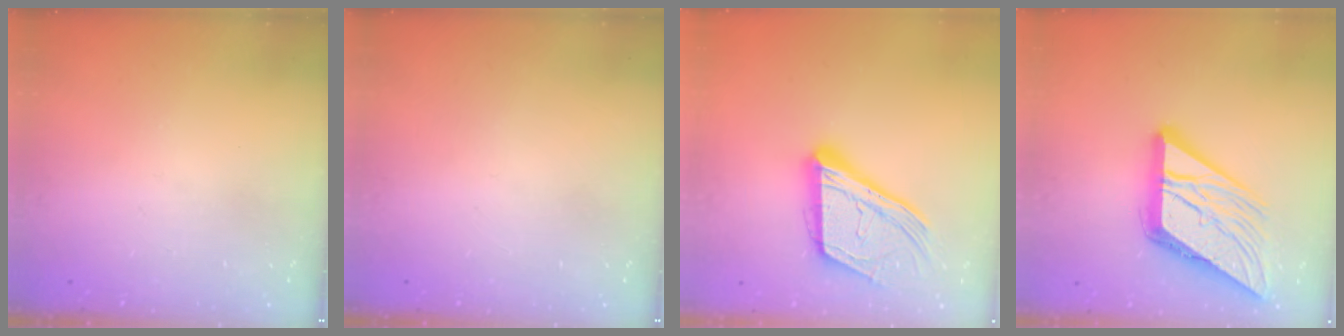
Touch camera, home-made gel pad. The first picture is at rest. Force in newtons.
{"total": 0.0}
{"total": 19.1, "press": 18.9, "slide": 2.6}
{"total": 17.1, "press": 17.1, "slide": 1.8}